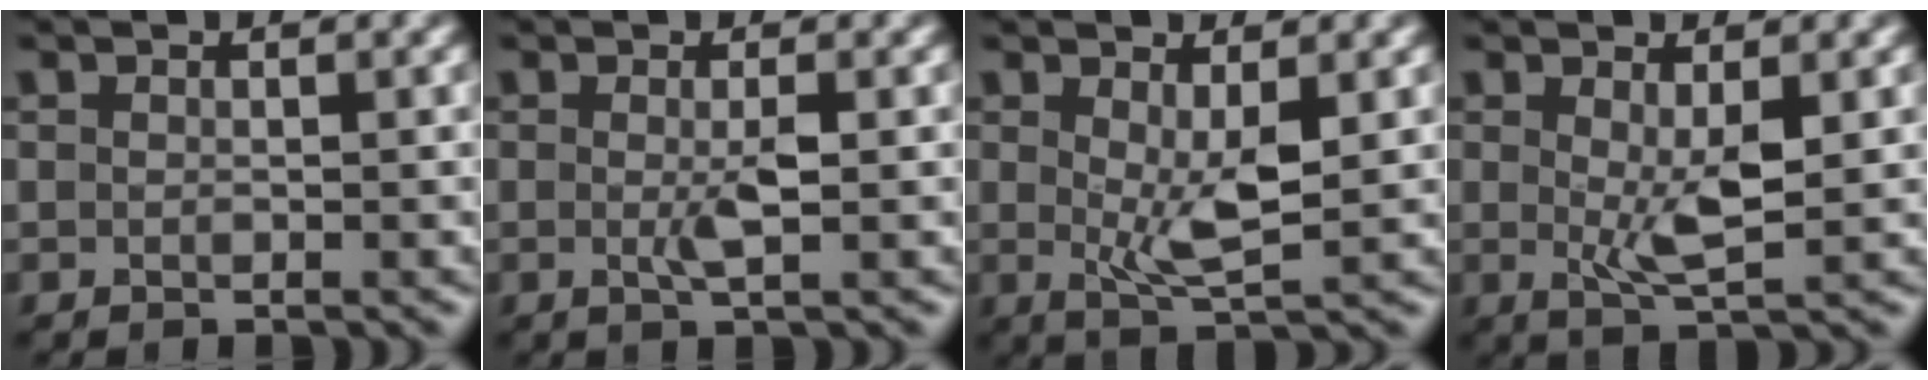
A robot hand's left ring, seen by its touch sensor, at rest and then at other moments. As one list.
[{"total": 1.8, "force": [-0.5, 0.2, 1.7], "torque": [-0.035, -0.004, -0.008]}, {"total": 3.7, "force": [0.3, 1.1, 3.6], "torque": [-0.066, -0.012, 0.011]}, {"total": 3.4, "force": [0.1, 0.9, 3.3], "torque": [-0.062, -0.011, 0.008]}]